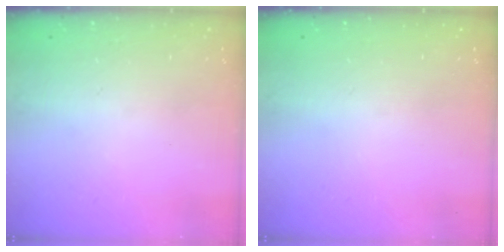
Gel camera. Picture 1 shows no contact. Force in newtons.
{"total": 0.0}